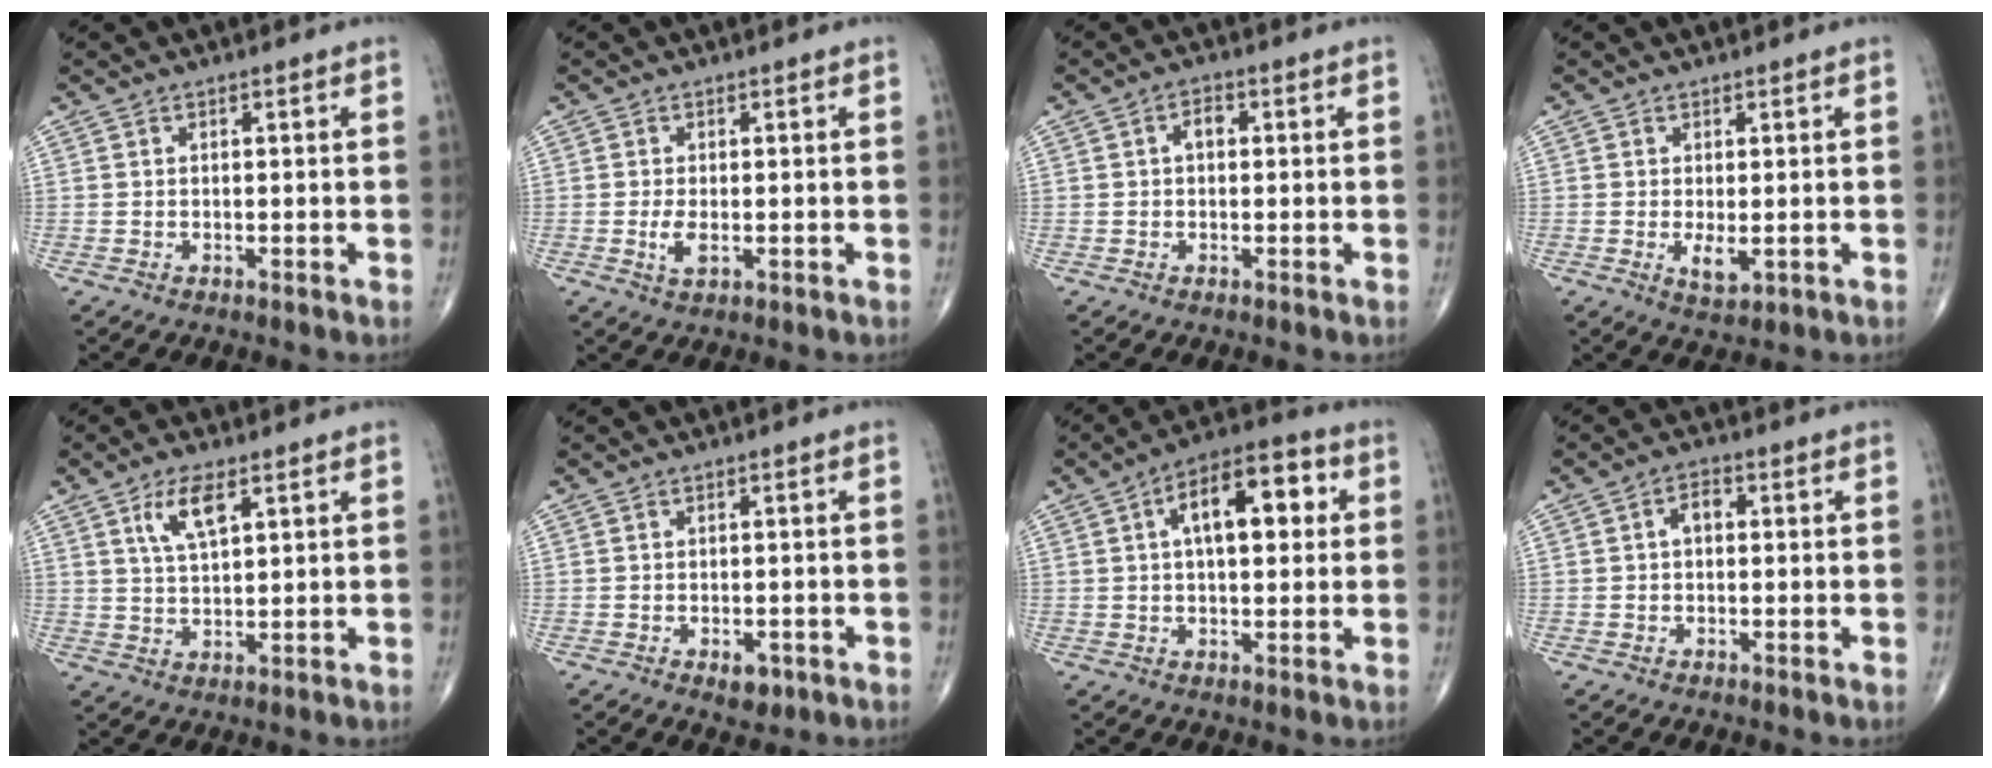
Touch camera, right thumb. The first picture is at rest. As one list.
[{"total": 2.8, "force": [-0.4, 1.3, 2.5], "torque": [-0.054, -0.006, -0.008]}, {"total": 2.5, "force": [0.2, 1.6, 1.8], "torque": [-0.024, 0.010, 0.000]}, {"total": 3.0, "force": [-0.4, 1.3, 2.7], "torque": [-0.044, -0.008, 0.000]}, {"total": 6.4, "force": [3.0, 2.4, 5.0], "torque": [-0.094, -0.012, 0.060]}, {"total": 2.7, "force": [-1.2, 1.6, 1.8], "torque": [-0.016, 0.000, -0.010]}, {"total": 13.0, "force": [3.1, 6.2, 11.0], "torque": [-0.149, 0.023, 0.041]}, {"total": 3.0, "force": [0.2, 1.9, 2.3], "torque": [-0.031, 0.013, -0.001]}]